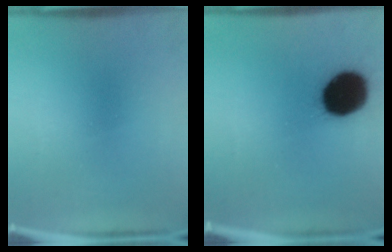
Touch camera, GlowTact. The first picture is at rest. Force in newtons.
{"total": 19.4}